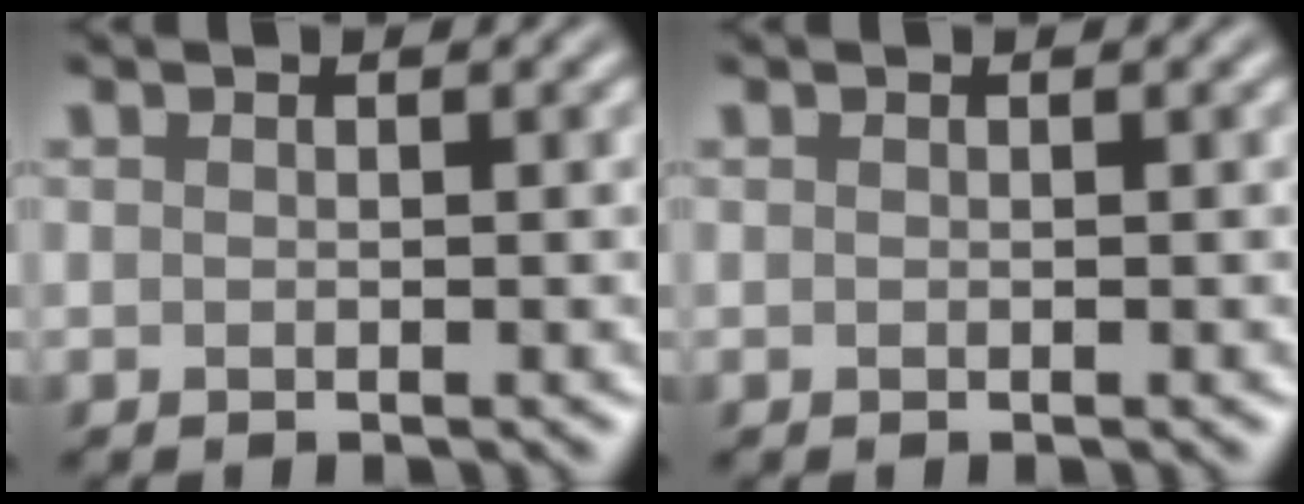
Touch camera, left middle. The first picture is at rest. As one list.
[{"total": 0.0}]